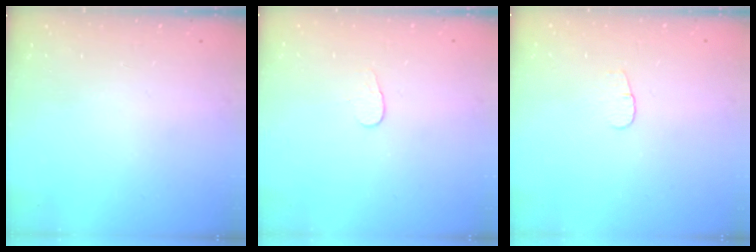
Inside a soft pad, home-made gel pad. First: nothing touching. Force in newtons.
{"total": 3.9, "press": 3.9, "slide": 0.4}
{"total": 3.6, "press": 3.6, "slide": 0.4}